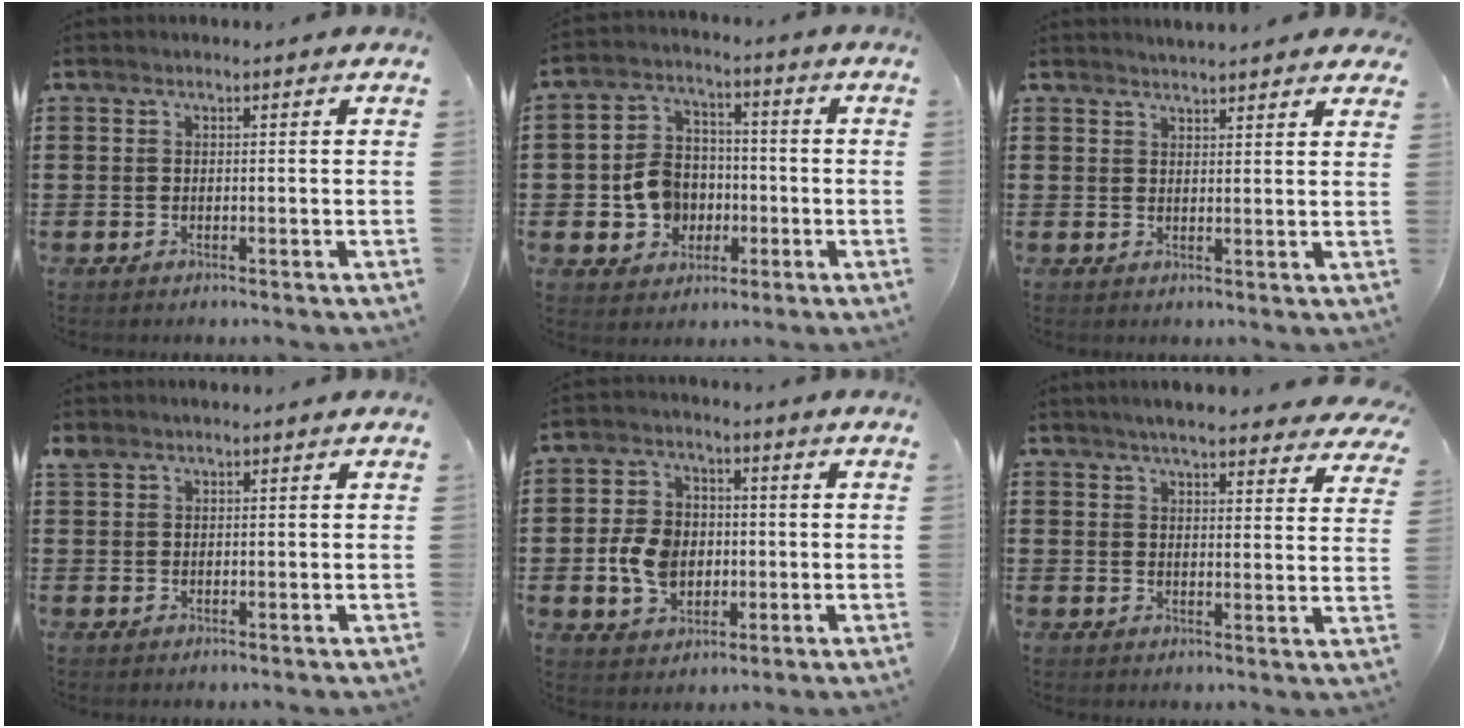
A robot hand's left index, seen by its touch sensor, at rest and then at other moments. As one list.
[{"total": 8.0, "force": [-1.4, 7.1, 3.5], "torque": [-0.100, 0.020, -0.025]}, {"total": 2.2, "force": [2.2, 0.0, 0.1], "torque": [-0.009, -0.004, 0.042]}, {"total": 1.3, "force": [1.1, 0.6, 0.4], "torque": [-0.011, 0.001, 0.022]}, {"total": 7.9, "force": [-0.8, 6.2, 4.8], "torque": [-0.110, 0.009, -0.018]}, {"total": 5.1, "force": [4.8, 0.2, 1.7], "torque": [-0.043, -0.018, 0.085]}]